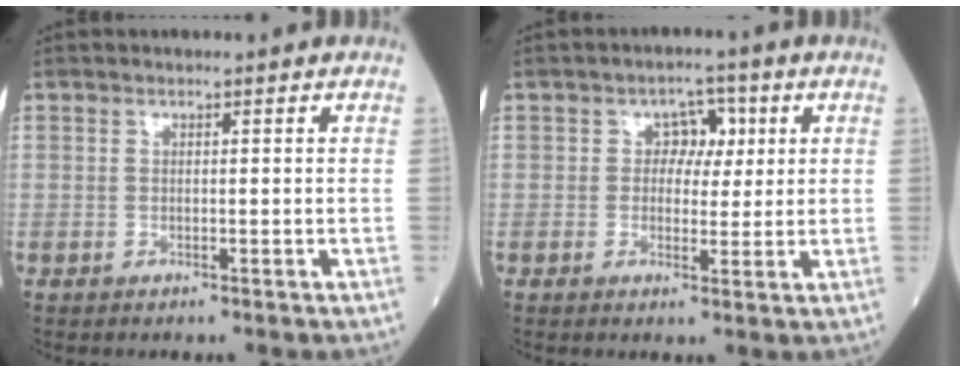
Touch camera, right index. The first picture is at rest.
{"total": 4.9, "force": [1.5, 3.5, 3.0], "torque": [-0.031, 0.014, 0.022]}